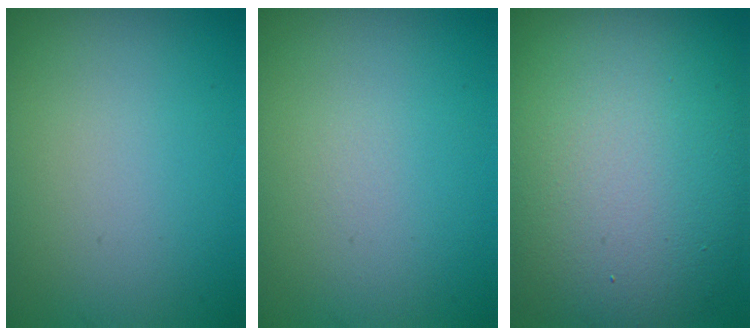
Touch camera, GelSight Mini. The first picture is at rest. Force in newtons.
{"total": 0.0}
{"total": 15.4, "press": 15.4, "slide": 0.5}